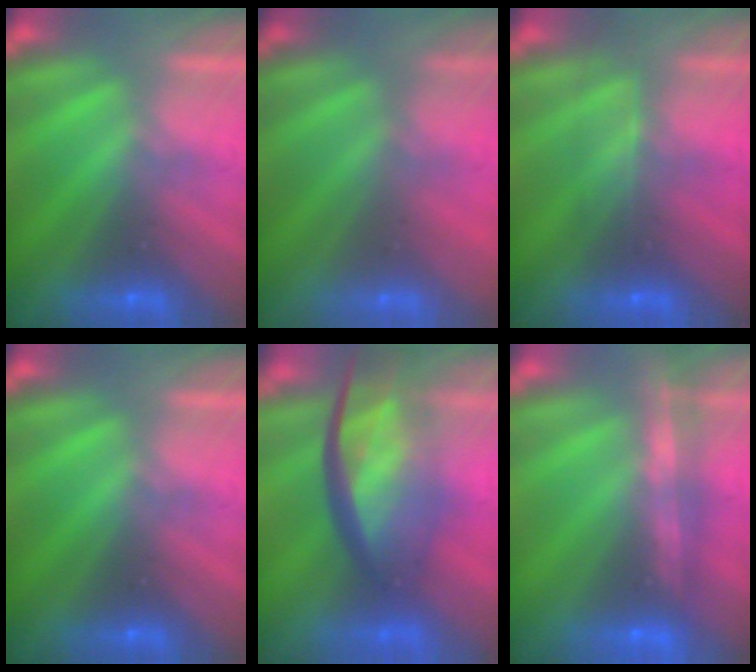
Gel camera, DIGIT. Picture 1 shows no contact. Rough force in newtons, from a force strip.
{"total": 2.9}
{"total": 2.4}
{"total": 0.0}
{"total": 9.6}
{"total": 7.4}